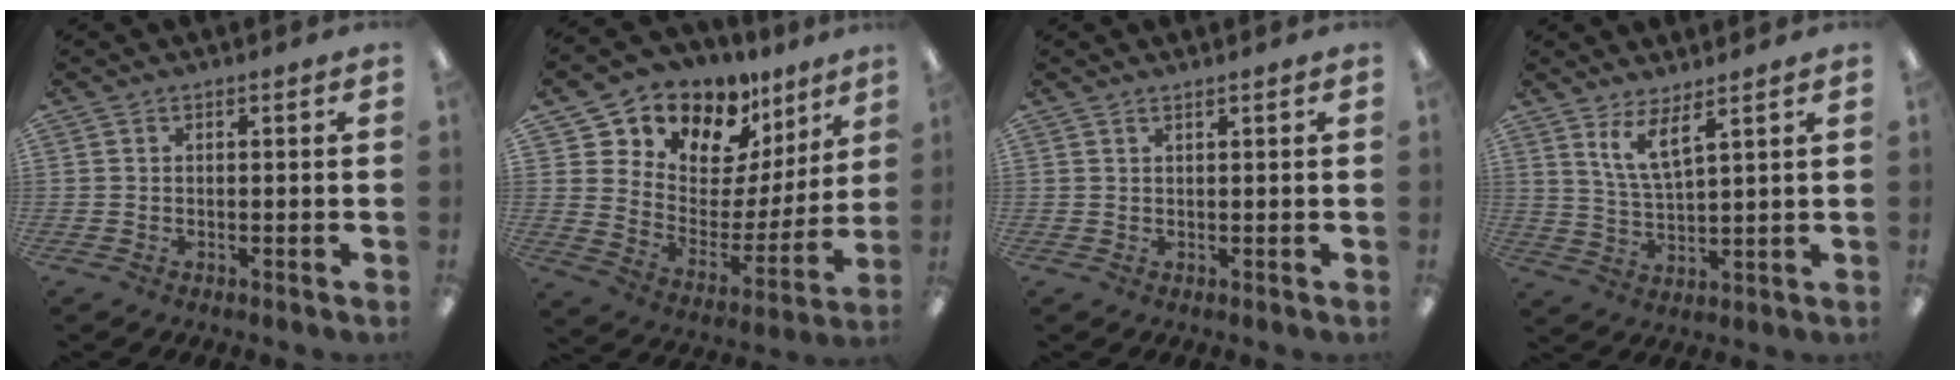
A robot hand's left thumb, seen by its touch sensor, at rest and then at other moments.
{"total": 11.7, "force": [9.9, 6.2, 0.8], "torque": [-0.029, -0.105, 0.180]}
{"total": 0.9, "force": [0.9, 0.0, 0.4], "torque": [-0.009, 0.000, 0.015]}
{"total": 7.3, "force": [5.3, 1.7, 4.7], "torque": [-0.107, -0.016, 0.094]}